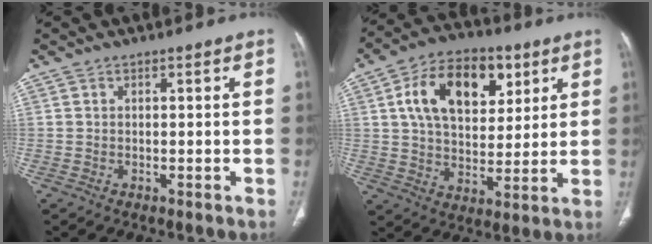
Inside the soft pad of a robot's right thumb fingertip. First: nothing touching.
{"total": 17.5, "force": [6.4, 10.8, 12.2], "torque": [-0.167, -0.008, 0.106]}